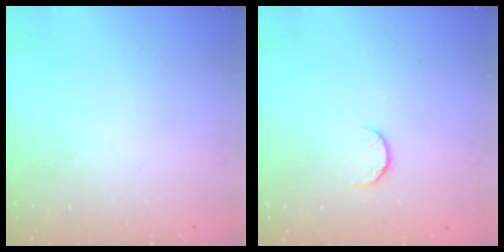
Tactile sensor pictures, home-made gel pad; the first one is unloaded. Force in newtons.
{"total": 6.3, "press": 6.2, "slide": 0.6}